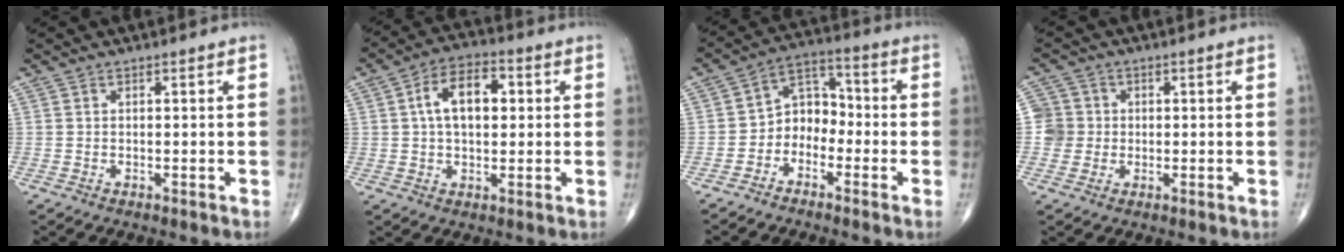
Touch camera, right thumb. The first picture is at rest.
{"total": 10.1, "force": [1.7, 5.9, 8.0], "torque": [-0.124, 0.019, 0.023]}
{"total": 7.3, "force": [-2.7, 5.6, 3.8], "torque": [-0.033, 0.048, -0.065]}
{"total": 4.5, "force": [-0.2, 4.5, 0.3], "torque": [0.024, 0.009, -0.012]}